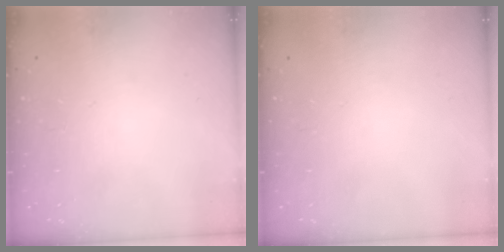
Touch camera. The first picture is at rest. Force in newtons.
{"total": 0.0}